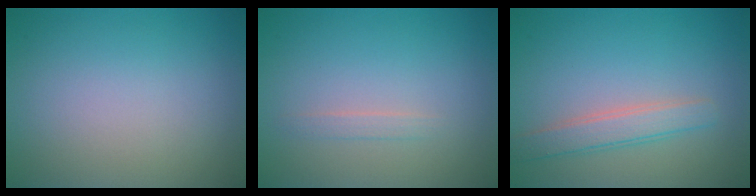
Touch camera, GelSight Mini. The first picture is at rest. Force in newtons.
{"total": 0.8, "press": 0.8, "slide": 0.0}
{"total": 2.6, "press": 2.6, "slide": 0.1}